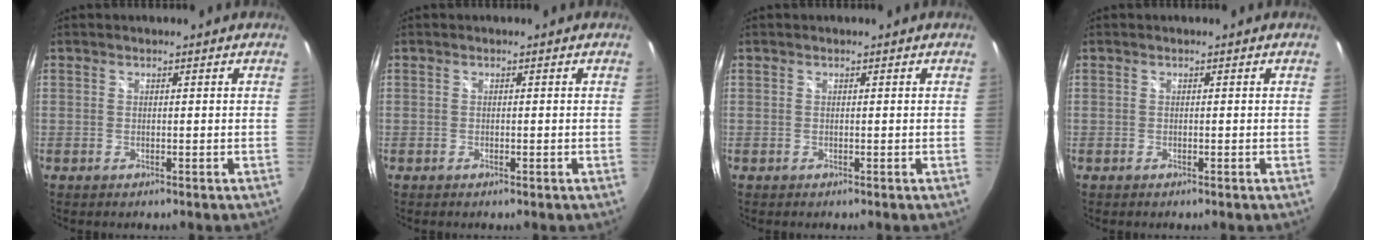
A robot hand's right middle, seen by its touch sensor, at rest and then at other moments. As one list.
[{"total": 0.0}, {"total": 0.0}, {"total": 0.0}]